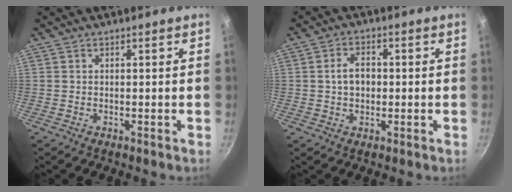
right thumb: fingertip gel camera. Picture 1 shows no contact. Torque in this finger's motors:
{"motor_torque": [-0.03, 0.10, 0.01, 0.08, 0.02]}